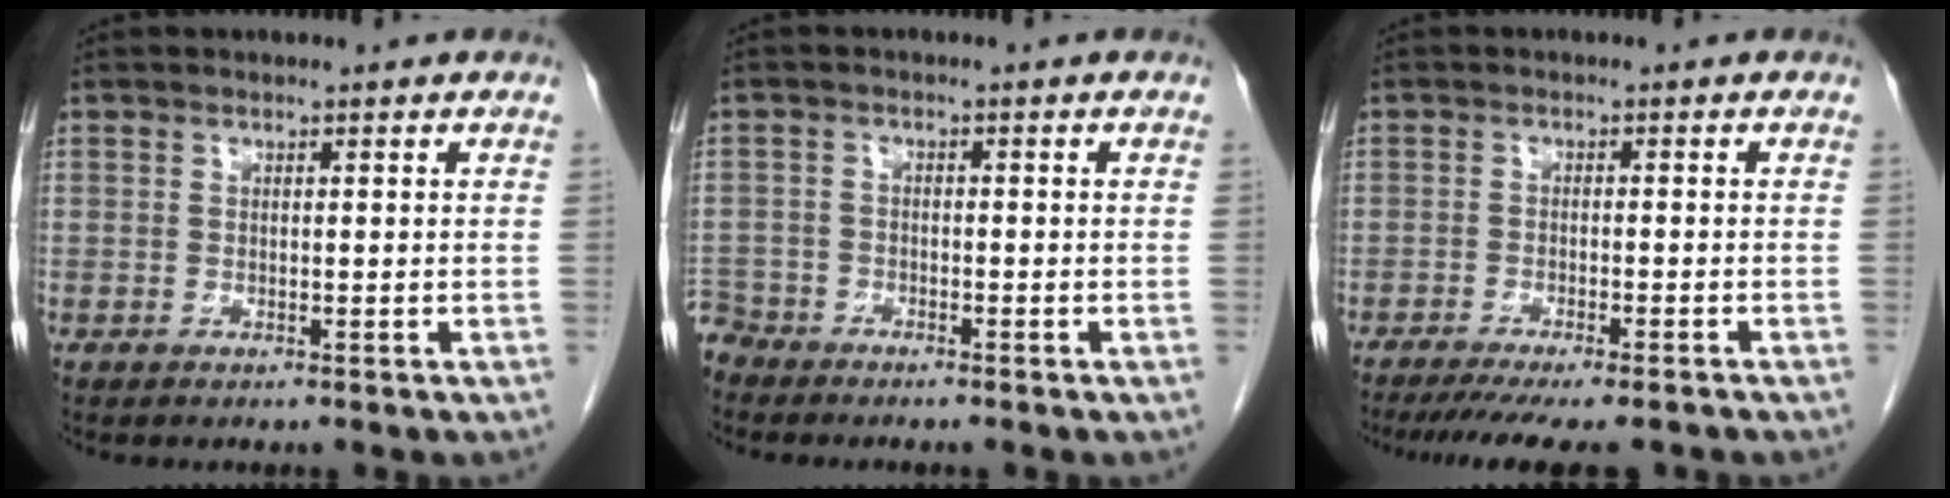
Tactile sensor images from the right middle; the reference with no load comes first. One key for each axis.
{"total": 3.7, "fx": -3.5, "fy": 1.1, "fz": -0.6, "tx": 0.012, "ty": -0.006, "tz": -0.071}
{"total": 12.4, "fx": -10.7, "fy": 1.3, "fz": 6.1, "tx": -0.089, "ty": -0.027, "tz": -0.147}